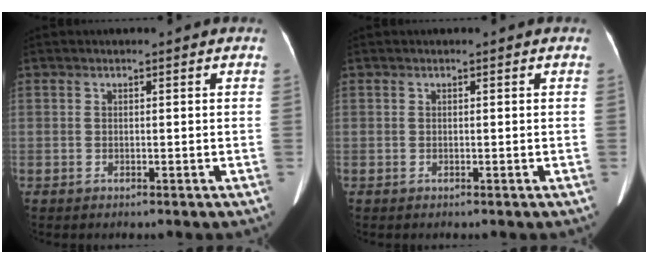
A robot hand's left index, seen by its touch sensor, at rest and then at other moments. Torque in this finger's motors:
{"motor_torque": [0.00, 0.01, 0.00, 0.00]}